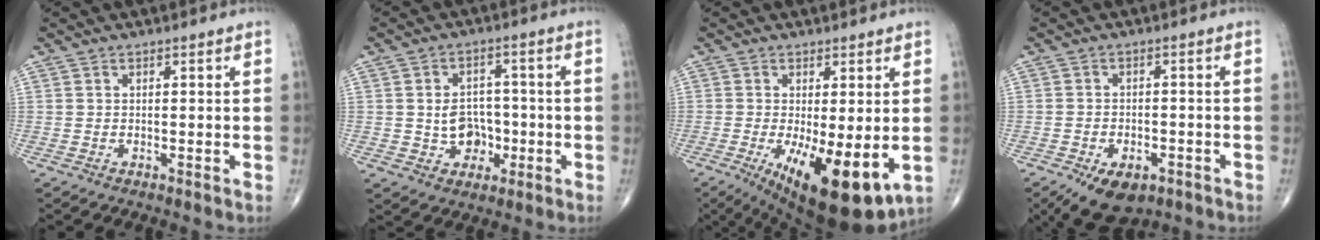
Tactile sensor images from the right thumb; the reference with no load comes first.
{"total": 7.2, "force": [-1.3, 6.1, 3.7], "torque": [-0.020, 0.019, -0.016]}
{"total": 14.6, "force": [-3.6, 5.1, 13.2], "torque": [-0.193, -0.030, -0.037]}
{"total": 9.3, "force": [-5.5, 5.2, 5.4], "torque": [-0.074, 0.014, -0.079]}